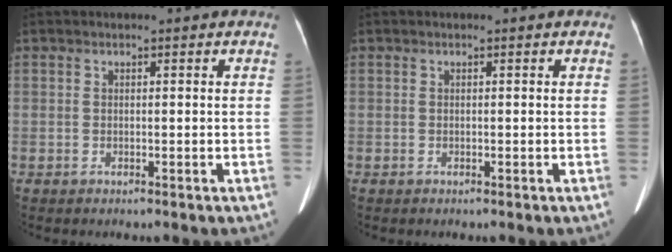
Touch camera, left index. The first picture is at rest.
{"total": 0.0}